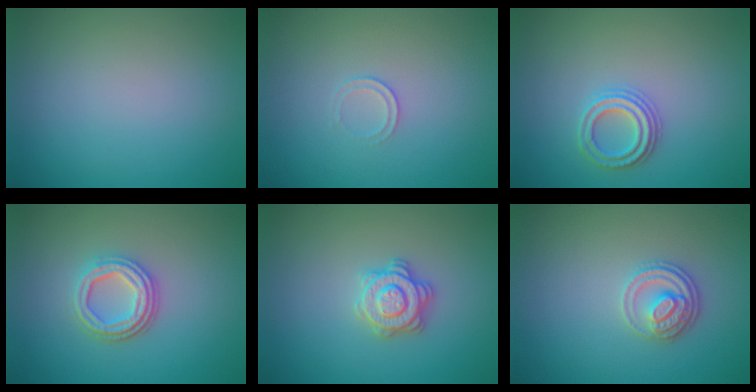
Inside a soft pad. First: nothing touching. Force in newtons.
{"total": 0.7, "press": 0.3, "slide": 0.6}
{"total": 2.3, "press": 2.3, "slide": 0.3}
{"total": 3.6, "press": 3.0, "slide": 2.1}
{"total": 2.8, "press": 2.8, "slide": 0.2}
{"total": 2.7, "press": 2.5, "slide": 1.0}